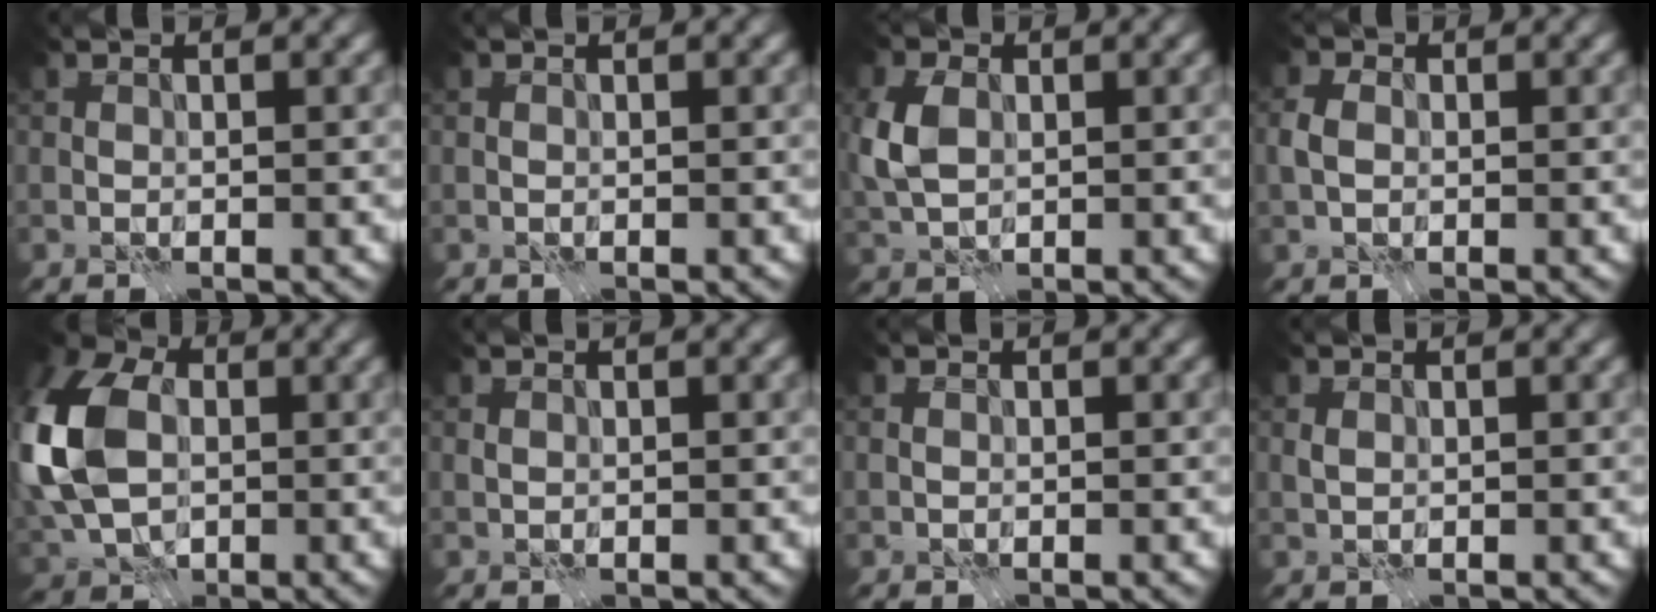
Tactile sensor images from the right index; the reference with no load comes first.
{"total": 0.0}
{"total": 4.3, "force": [0.5, 3.1, 3.0], "torque": [-0.078, 0.007, 0.007]}
{"total": 2.2, "force": [-0.1, 1.7, 1.4], "torque": [-0.034, 0.004, -0.007]}
{"total": 13.1, "force": [0.1, 9.0, 9.5], "torque": [-0.236, -0.006, -0.009]}
{"total": 0.0}
{"total": 0.6, "force": [0.0, 0.5, 0.4], "torque": [-0.007, 0.000, -0.001]}
{"total": 0.6, "force": [0.2, 0.4, 0.4], "torque": [-0.012, 0.002, 0.003]}